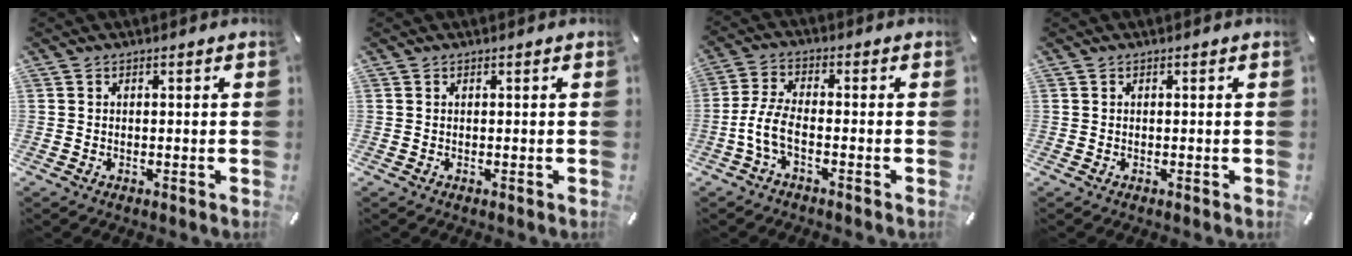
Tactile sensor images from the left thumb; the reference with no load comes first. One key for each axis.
{"total": 0.0}
{"total": 6.6, "fx": -2.6, "fy": 2.5, "fz": 5.5, "tx": -0.125, "ty": -0.005, "tz": -0.050}
{"total": 0.0}